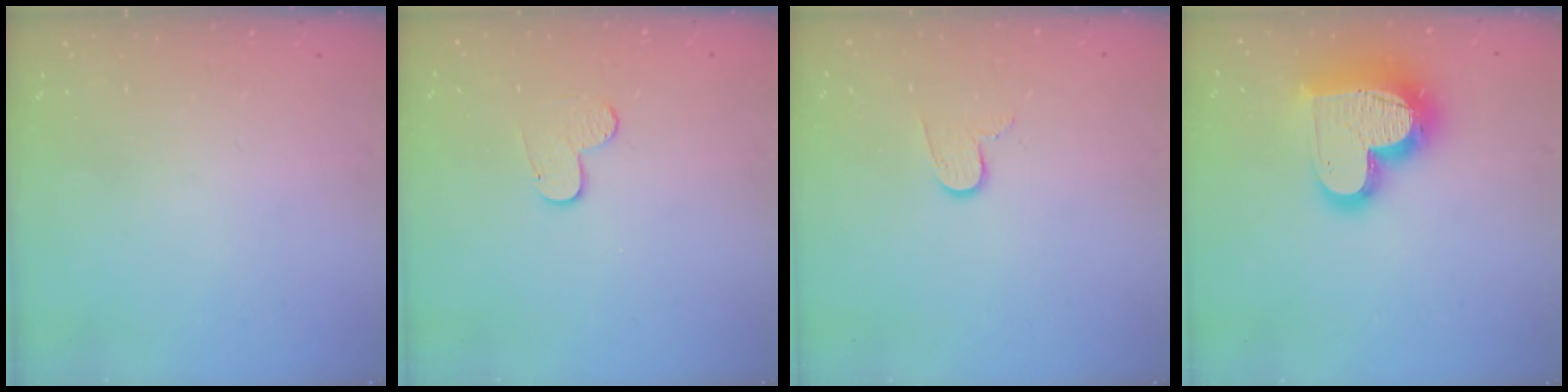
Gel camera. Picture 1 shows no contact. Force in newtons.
{"total": 5.5, "press": 5.5, "slide": 0.5}
{"total": 7.0, "press": 7.0, "slide": 0.6}
{"total": 19.3, "press": 19.2, "slide": 1.7}